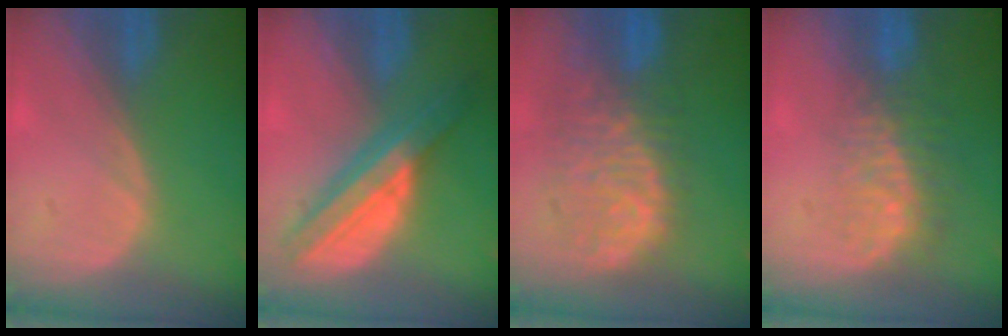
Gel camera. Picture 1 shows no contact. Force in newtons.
{"total": 8.6, "press": 8.5, "slide": 0.4}
{"total": 11.0, "press": 9.5, "slide": 5.5}
{"total": 8.4, "press": 7.2, "slide": 4.3}